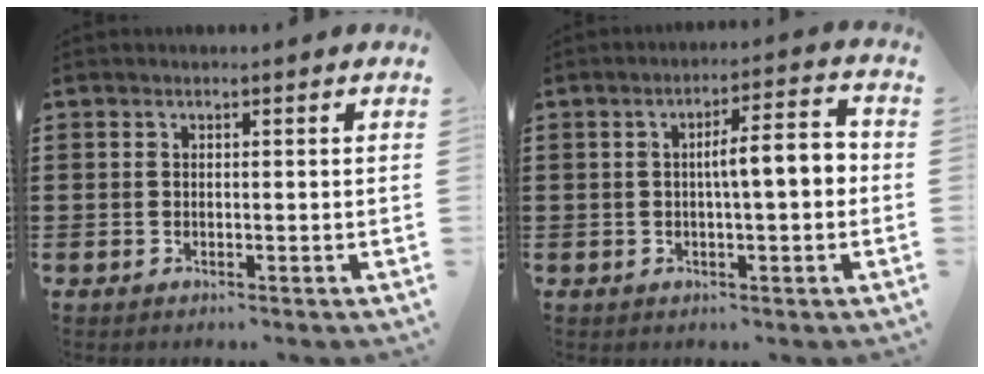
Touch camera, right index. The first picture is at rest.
{"total": 6.2, "force": [-0.1, 1.2, 6.1], "torque": [-0.094, 0.001, -0.009]}